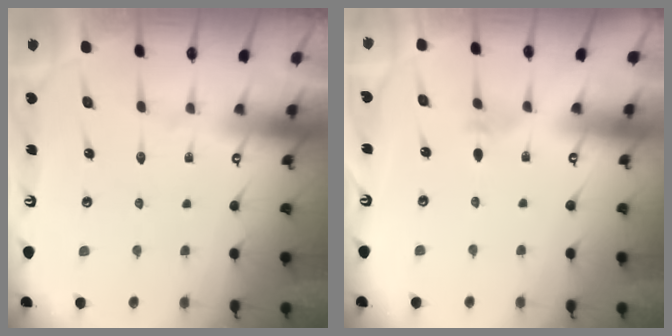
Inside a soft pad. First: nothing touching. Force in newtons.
{"total": 2.2, "press": 2.1, "slide": 0.6}